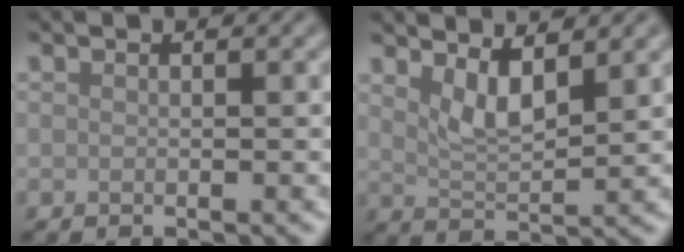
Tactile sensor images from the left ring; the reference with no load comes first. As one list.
[{"total": 3.3, "force": [2.1, 0.9, 2.4], "torque": [-0.046, -0.010, 0.043]}]